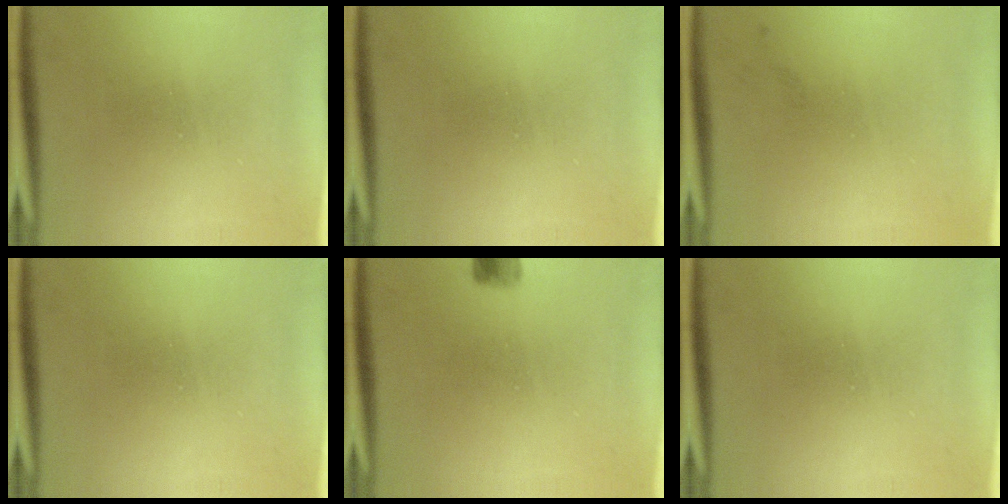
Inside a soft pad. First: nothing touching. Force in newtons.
{"total": 0.0}
{"total": 1.1}
{"total": 0.0}
{"total": 2.4}
{"total": 0.0}